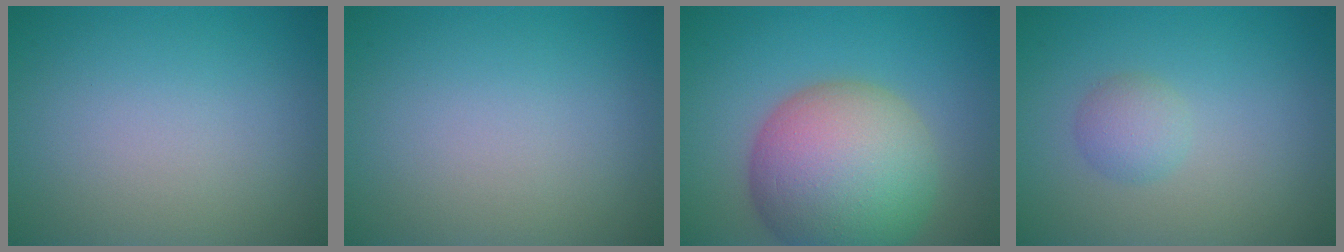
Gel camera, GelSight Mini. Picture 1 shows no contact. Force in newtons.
{"total": 0.0}
{"total": 12.3, "press": 12.3, "slide": 1.0}
{"total": 1.8, "press": 1.8, "slide": 0.1}